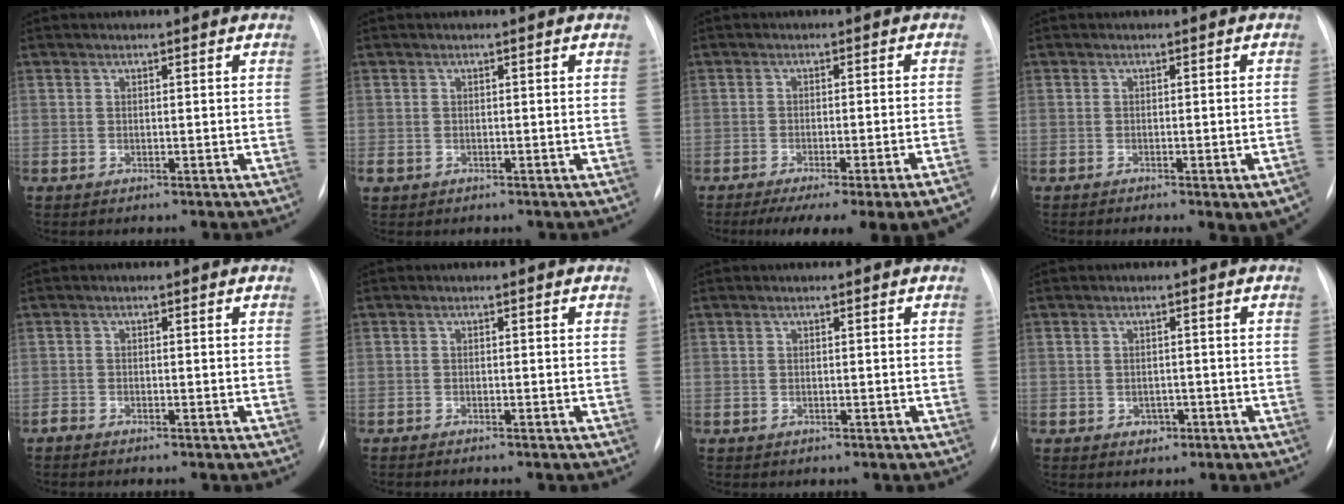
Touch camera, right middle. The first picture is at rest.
{"total": 1.7, "force": [-0.9, 1.3, 0.6], "torque": [-0.018, -0.002, -0.008]}
{"total": 15.7, "force": [-12.6, 0.5, 9.4], "torque": [-0.080, -0.016, -0.159]}
{"total": 6.3, "force": [-4.1, 1.1, 4.7], "torque": [-0.048, -0.001, -0.050]}
{"total": 1.4, "force": [-1.3, 0.0, 0.5], "torque": [-0.016, -0.005, -0.019]}
{"total": 2.2, "force": [-2.0, 0.0, 1.1], "torque": [-0.019, -0.006, -0.022]}
{"total": 0.0}
{"total": 1.7, "force": [-0.8, 1.4, 0.7], "torque": [-0.011, 0.002, -0.005]}